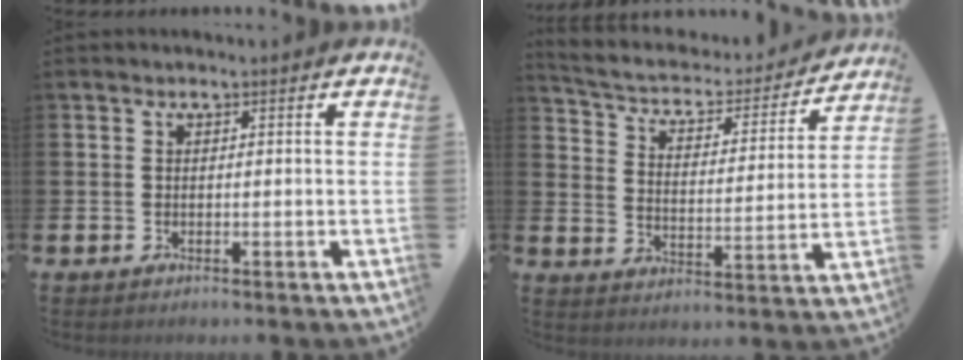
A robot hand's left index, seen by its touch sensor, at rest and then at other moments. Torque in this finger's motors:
{"motor_torque": [0.36, -1.78, 0.20, 0.04]}